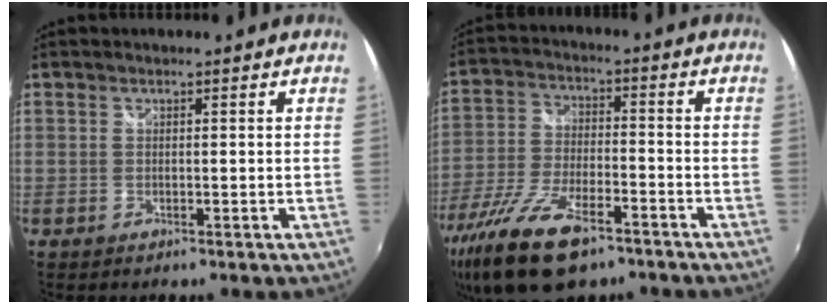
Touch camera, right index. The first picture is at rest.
{"total": 17.2, "force": [-11.3, 6.6, 11.1], "torque": [-0.241, -0.042, -0.206]}